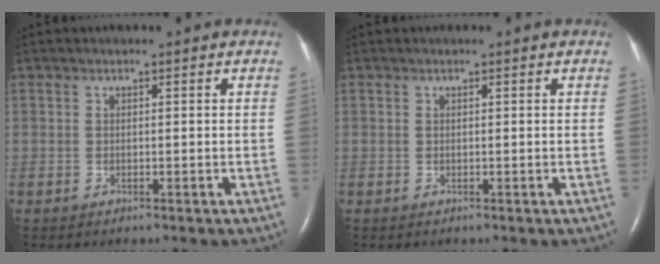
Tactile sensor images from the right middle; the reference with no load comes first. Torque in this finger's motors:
{"motor_torque": [0.00, 0.00, 0.00, 0.00]}